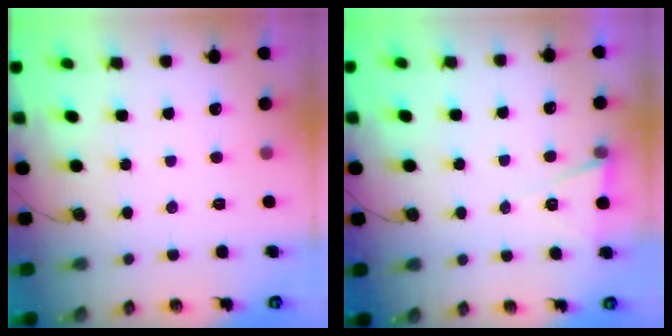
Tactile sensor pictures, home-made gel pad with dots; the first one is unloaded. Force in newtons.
{"total": 5.7, "press": 3.3, "slide": 4.6}